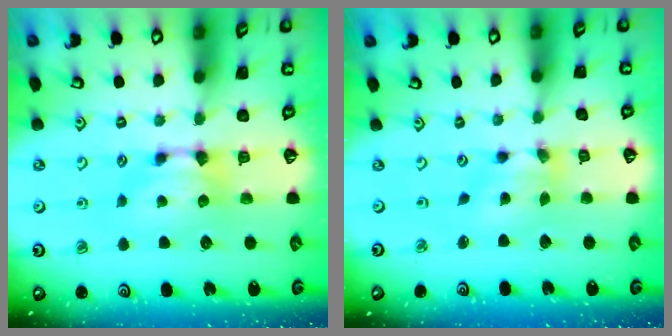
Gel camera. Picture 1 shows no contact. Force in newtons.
{"total": 2.4, "press": 1.6, "slide": 1.7}